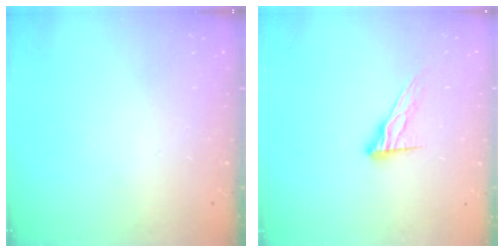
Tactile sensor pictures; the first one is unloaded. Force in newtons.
{"total": 9.5, "press": 9.5, "slide": 0.6}